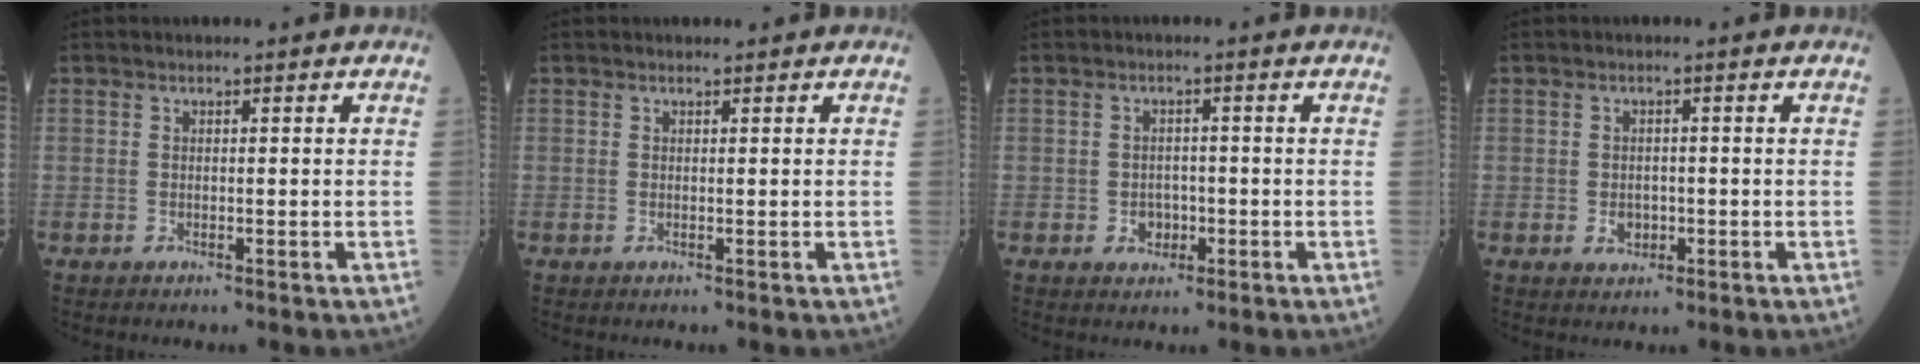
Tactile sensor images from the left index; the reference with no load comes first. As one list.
[{"total": 0.0}, {"total": 2.5, "force": [-0.8, 2.0, 1.2], "torque": [-0.015, 0.005, -0.008]}, {"total": 2.1, "force": [-0.6, 1.7, 1.2], "torque": [-0.019, 0.002, -0.003]}]